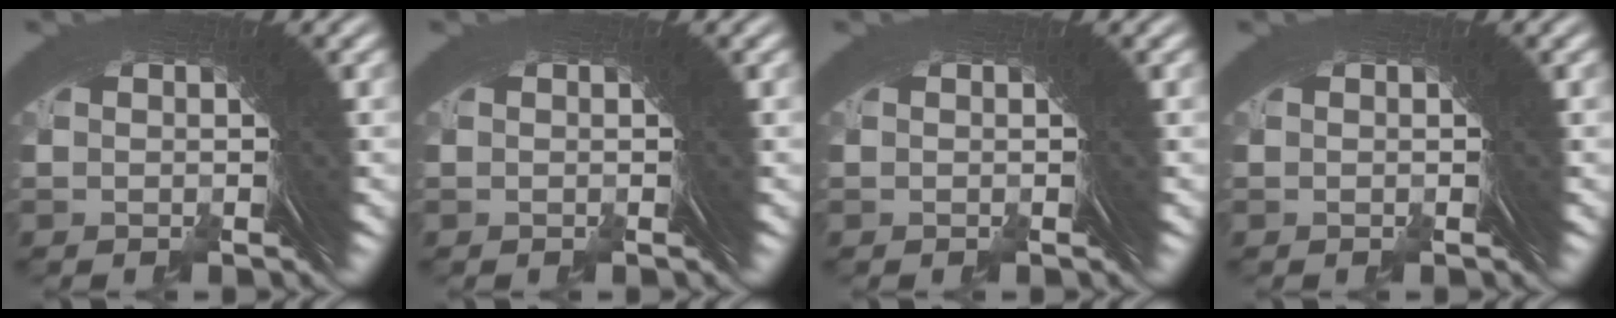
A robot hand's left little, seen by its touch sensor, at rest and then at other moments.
{"total": 0.0}
{"total": 0.0}
{"total": 0.0}